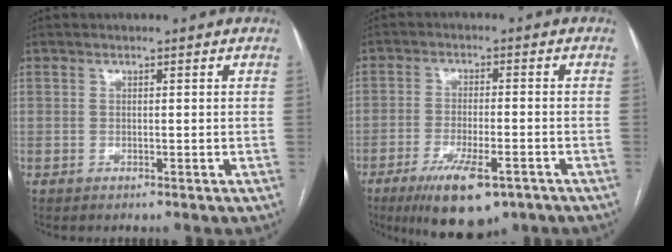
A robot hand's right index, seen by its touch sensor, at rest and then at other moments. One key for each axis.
{"total": 10.9, "fx": -6.7, "fy": 3.0, "fz": 8.0, "tx": -0.135, "ty": -0.019, "tz": -0.102}